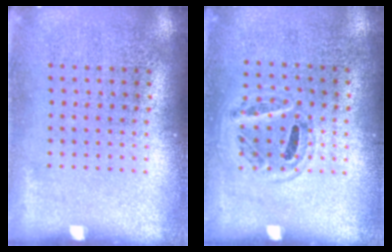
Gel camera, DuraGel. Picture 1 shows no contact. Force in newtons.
{"total": 0.9, "press": 0.8, "slide": 0.5}